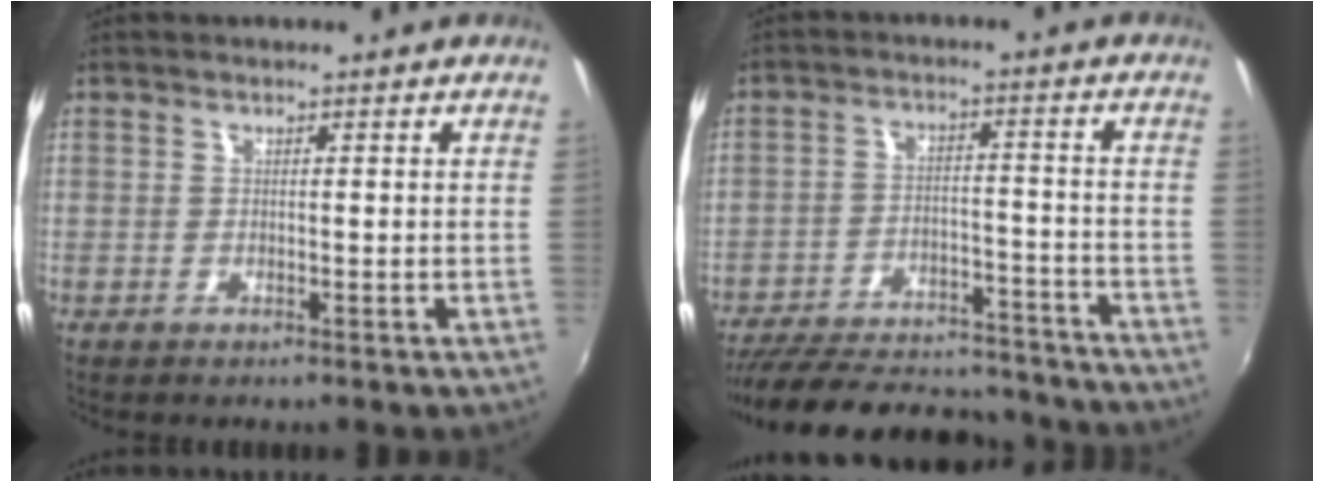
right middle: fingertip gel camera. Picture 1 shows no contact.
{"total": 25.2, "force": [-22.0, 7.6, 9.8], "torque": [-0.194, 0.001, -0.291]}